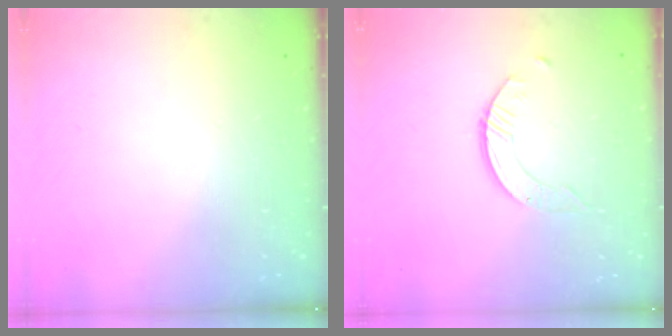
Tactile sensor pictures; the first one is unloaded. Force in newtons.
{"total": 3.0, "press": 3.0, "slide": 0.2}